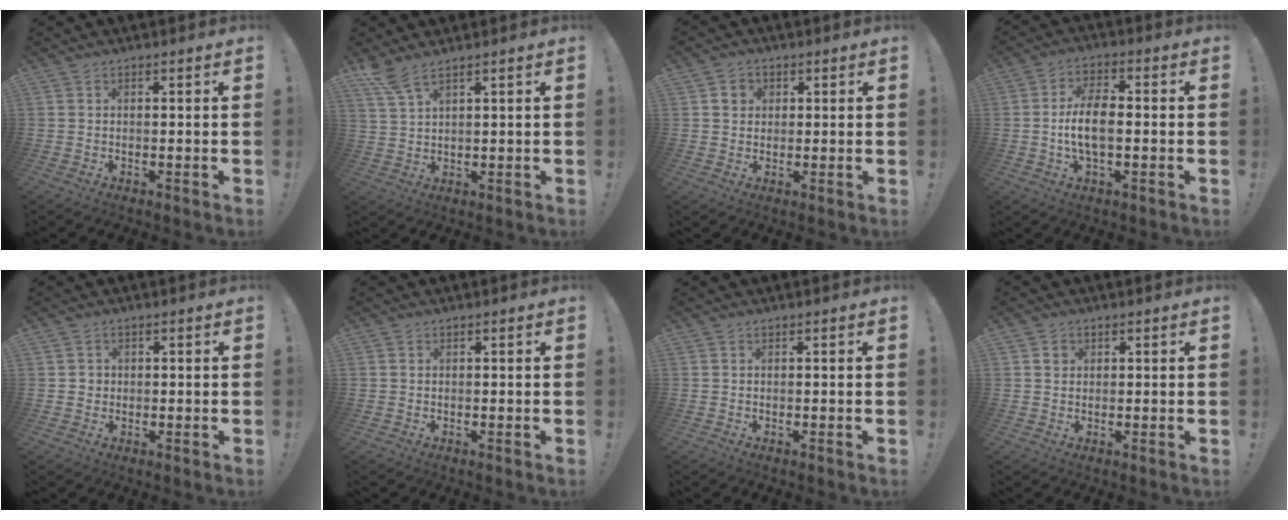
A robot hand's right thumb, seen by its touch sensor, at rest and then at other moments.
{"total": 4.6, "force": [3.3, 0.6, 3.1], "torque": [-0.074, -0.013, 0.062]}
{"total": 3.6, "force": [1.0, 3.3, 1.0], "torque": [-0.003, -0.003, 0.016]}
{"total": 9.2, "force": [-1.3, 4.2, 8.1], "torque": [-0.162, 0.007, -0.025]}
{"total": 1.9, "force": [0.2, 1.8, 0.3], "torque": [0.009, -0.003, 0.000]}
{"total": 0.0}
{"total": 0.0}
{"total": 1.7, "force": [0.7, 1.6, 0.3], "torque": [0.008, -0.004, 0.009]}